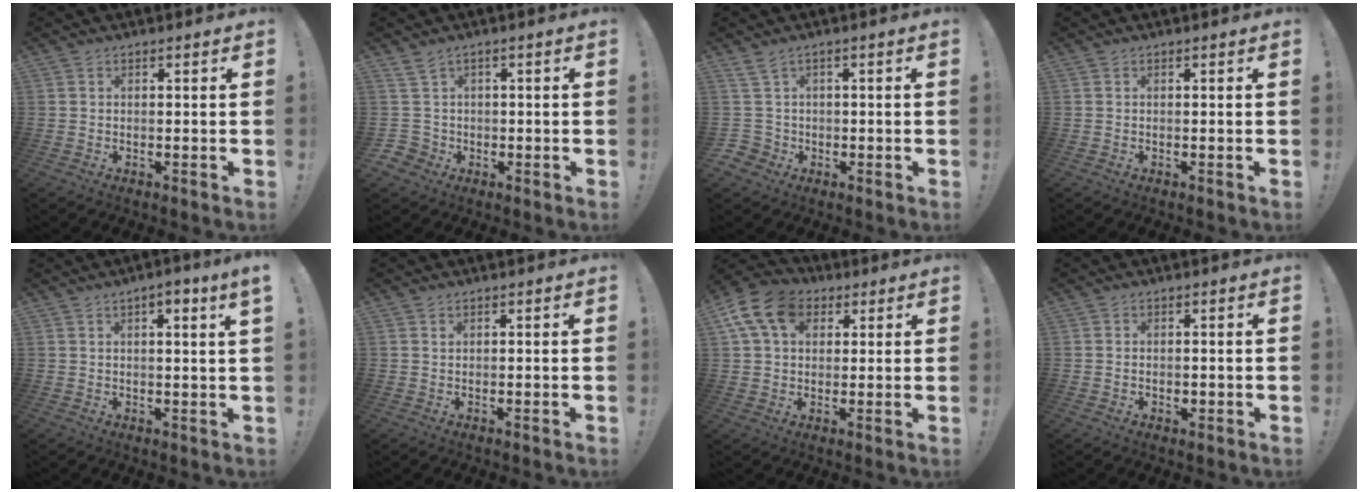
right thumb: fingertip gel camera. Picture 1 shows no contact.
{"total": 4.7, "force": [1.6, 4.3, 1.1], "torque": [-0.026, -0.005, 0.033]}
{"total": 4.4, "force": [1.4, 3.9, 1.2], "torque": [-0.034, -0.001, 0.030]}
{"total": 0.0}
{"total": 3.6, "force": [1.4, -0.4, 3.3], "torque": [-0.042, -0.009, 0.016]}
{"total": 0.8, "force": [0.6, 0.5, 0.3], "torque": [-0.003, -0.001, 0.011]}
{"total": 14.0, "force": [5.2, 10.1, 8.1], "torque": [-0.139, -0.011, 0.104]}
{"total": 1.1, "force": [-0.4, 0.8, 0.6], "torque": [-0.002, 0.001, -0.008]}